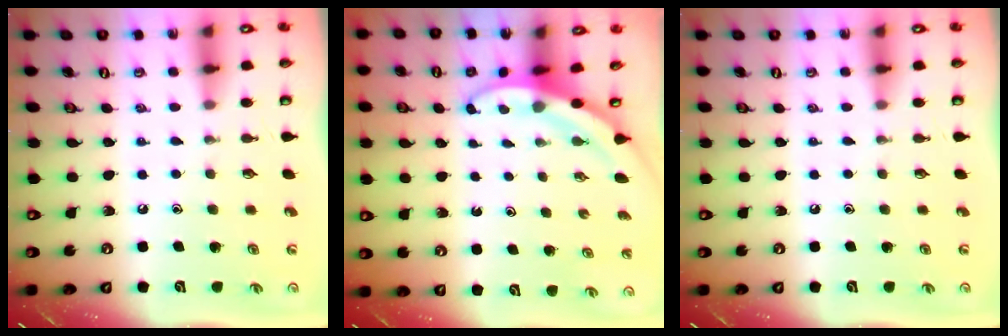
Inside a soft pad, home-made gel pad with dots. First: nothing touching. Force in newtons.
{"total": 3.5, "press": 3.5, "slide": 0.2}
{"total": 0.0}